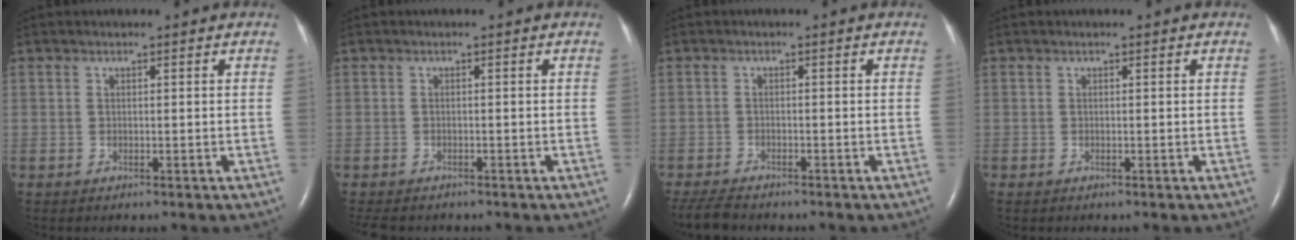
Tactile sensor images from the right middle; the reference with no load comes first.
{"total": 4.8, "force": [-4.0, 1.7, 1.9], "torque": [-0.030, -0.008, -0.056]}
{"total": 5.0, "force": [-4.5, 1.1, 1.9], "torque": [-0.039, -0.015, -0.077]}
{"total": 0.0}